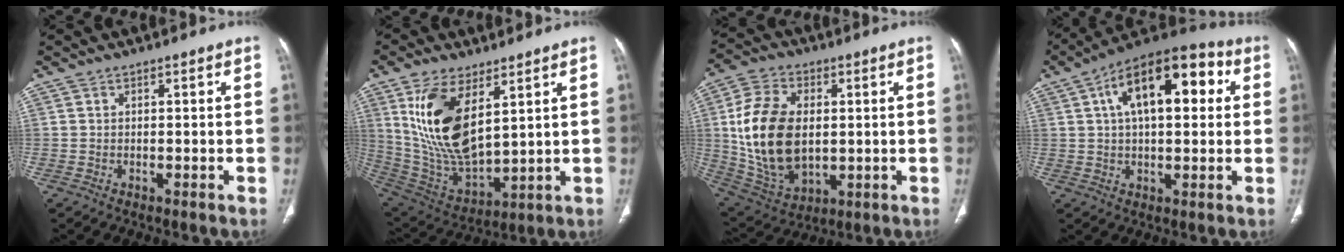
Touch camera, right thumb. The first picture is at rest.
{"total": 17.9, "force": [6.7, 8.4, 14.3], "torque": [-0.267, -0.029, 0.150]}
{"total": 19.6, "force": [1.2, 12.3, 15.1], "torque": [-0.286, -0.010, 0.037]}
{"total": 18.3, "force": [4.9, 9.0, 15.2], "torque": [-0.211, 0.029, 0.067]}